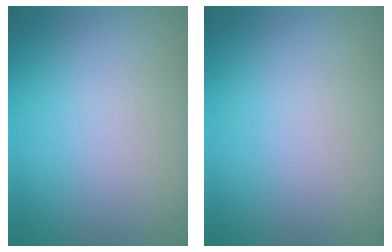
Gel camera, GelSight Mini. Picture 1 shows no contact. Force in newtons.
{"total": 0.0}